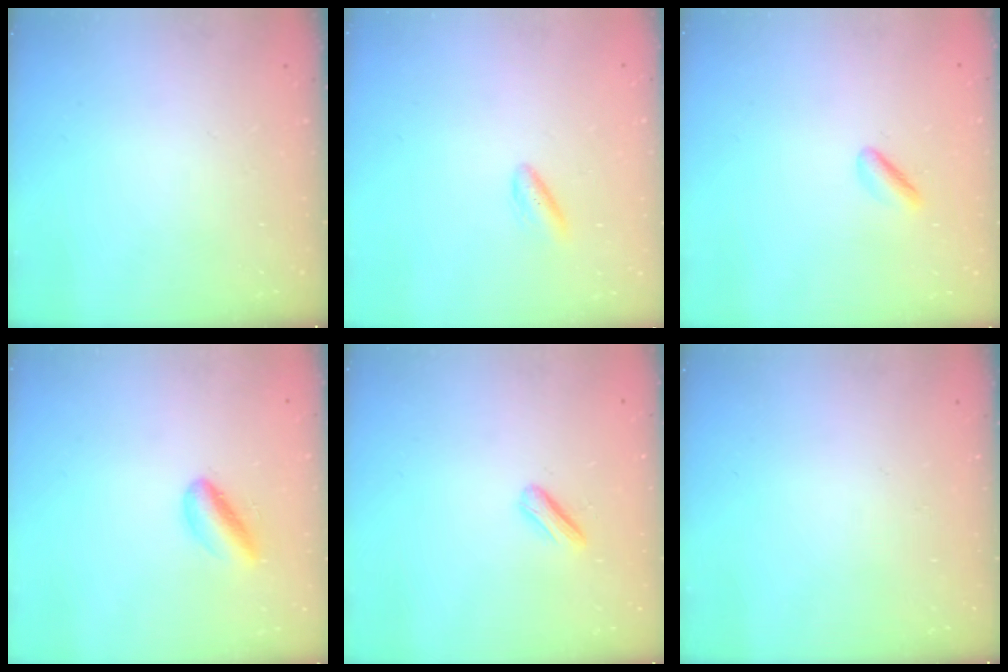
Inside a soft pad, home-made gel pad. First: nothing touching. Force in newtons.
{"total": 2.8, "press": 2.5, "slide": 1.3}
{"total": 2.3, "press": 2.2, "slide": 0.8}
{"total": 6.3, "press": 6.0, "slide": 1.8}
{"total": 3.5, "press": 3.4, "slide": 0.6}
{"total": 0.0}